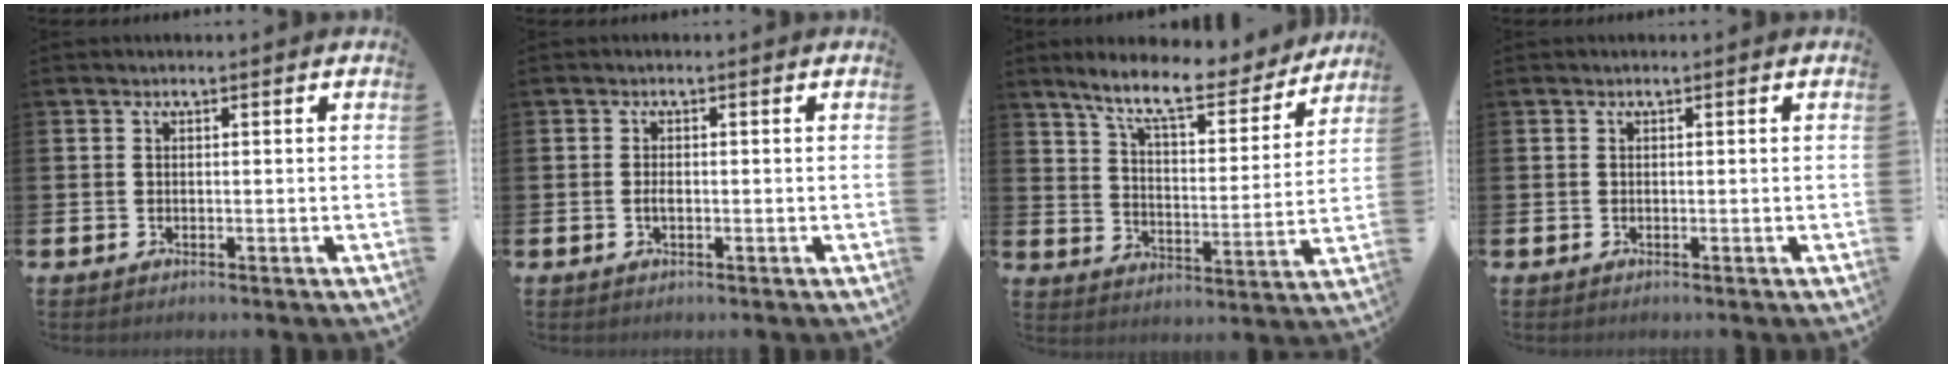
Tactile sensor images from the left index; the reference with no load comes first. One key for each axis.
{"total": 1.1, "fx": -0.2, "fy": 0.5, "fz": 1.0, "tx": -0.019, "ty": 0.002, "tz": -0.006}
{"total": 10.2, "fx": 8.8, "fy": 2.3, "fz": 4.5, "tx": -0.109, "ty": -0.051, "tz": 0.150}
{"total": 0.0}